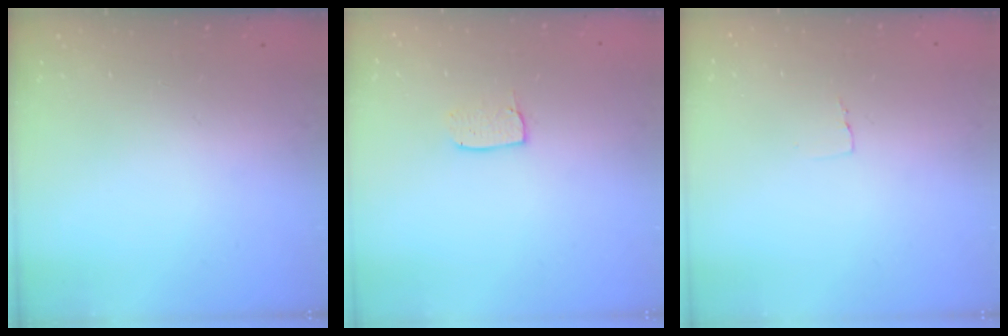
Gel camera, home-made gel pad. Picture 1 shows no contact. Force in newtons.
{"total": 4.4, "press": 4.4, "slide": 0.3}
{"total": 2.6, "press": 2.6, "slide": 0.1}